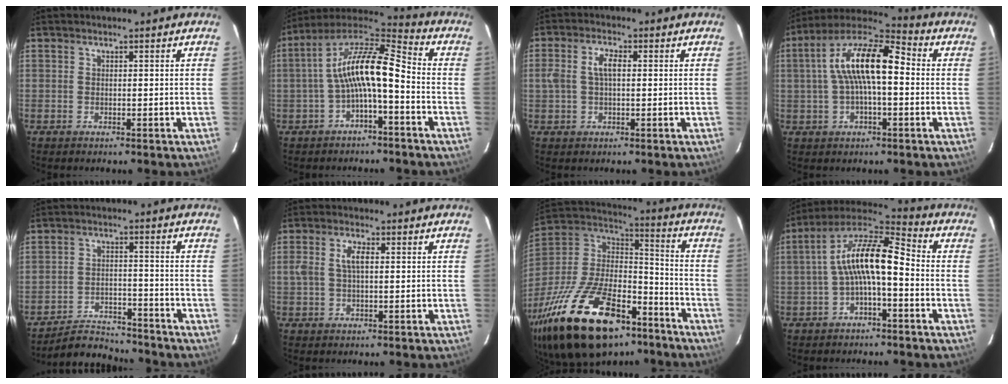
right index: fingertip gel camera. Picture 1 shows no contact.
{"total": 12.9, "force": [-2.7, 3.9, 11.9], "torque": [-0.233, 0.024, -0.055]}
{"total": 4.4, "force": [0.3, 2.0, 3.9], "torque": [-0.076, 0.010, 0.008]}
{"total": 14.6, "force": [0.9, 5.4, 13.5], "torque": [-0.248, 0.025, 0.006]}
{"total": 9.1, "force": [-8.8, 2.3, 1.1], "torque": [-0.046, 0.008, -0.137]}
{"total": 4.0, "force": [0.4, 1.8, 3.6], "torque": [-0.070, 0.008, 0.010]}
{"total": 34.3, "force": [-22.1, 15.7, 21.1], "torque": [-0.424, -0.020, -0.346]}
{"total": 12.2, "force": [-1.8, 4.0, 11.4], "torque": [-0.221, 0.024, -0.040]}